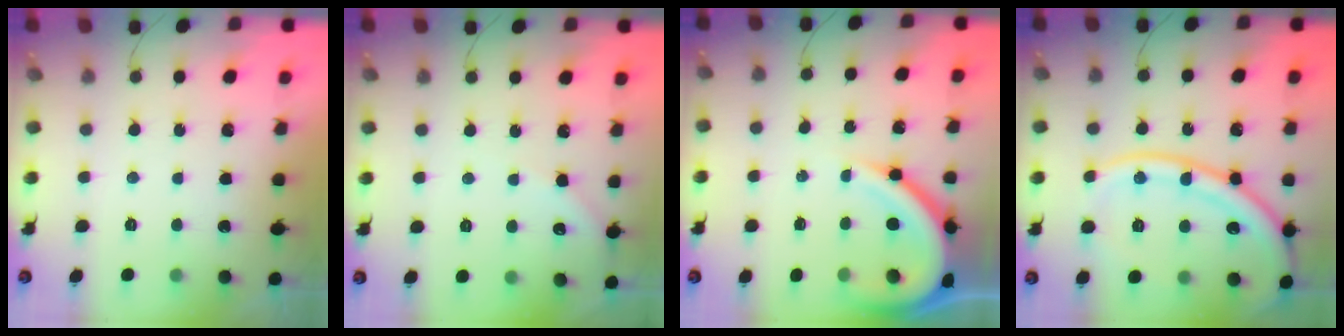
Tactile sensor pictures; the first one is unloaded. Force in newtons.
{"total": 3.1, "press": 3.1, "slide": 0.5}
{"total": 13.4, "press": 13.3, "slide": 1.4}
{"total": 20.5, "press": 20.4, "slide": 2.2}